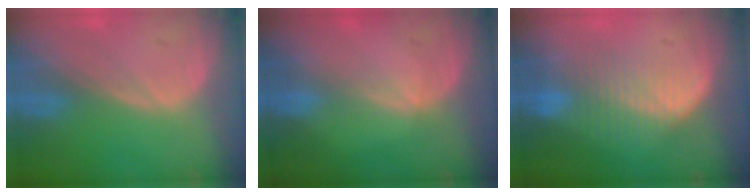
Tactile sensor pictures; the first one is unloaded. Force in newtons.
{"total": 1.2, "press": 0.7, "slide": 0.9}
{"total": 7.2, "press": 6.6, "slide": 2.8}